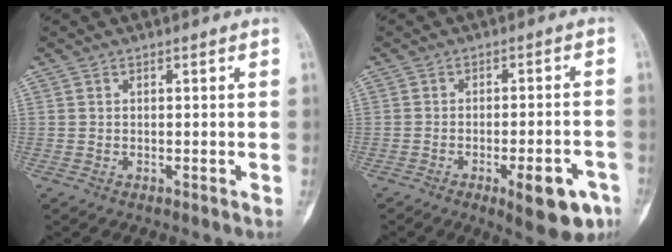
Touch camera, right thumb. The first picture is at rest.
{"total": 10.4, "force": [-5.1, 3.4, 8.5], "torque": [-0.094, 0.020, -0.061]}